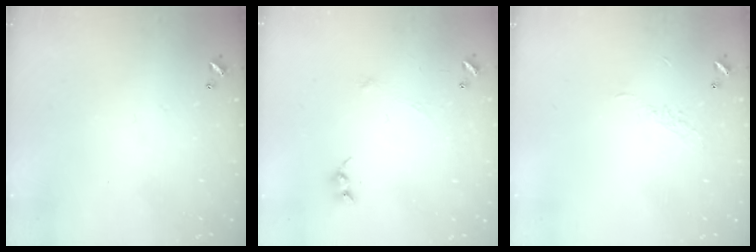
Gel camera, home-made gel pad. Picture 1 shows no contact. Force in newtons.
{"total": 4.1, "press": 4.1, "slide": 0.2}
{"total": 5.6, "press": 5.6, "slide": 0.7}